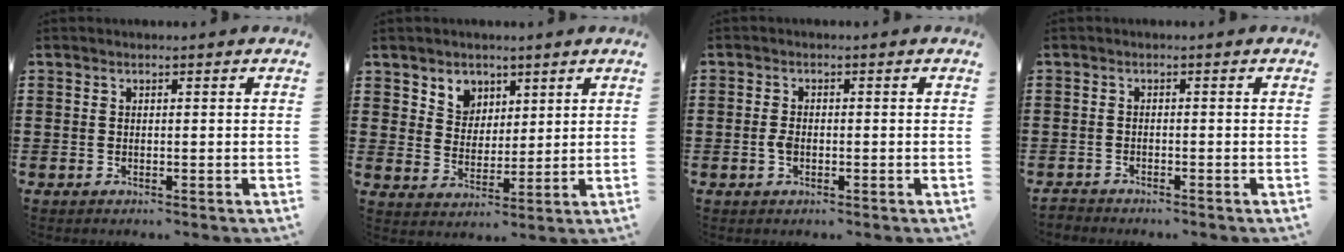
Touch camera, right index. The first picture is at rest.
{"total": 4.6, "force": [3.0, 3.6, 0.0], "torque": [-0.024, 0.006, 0.055]}
{"total": 2.0, "force": [-0.6, 1.1, 1.5], "torque": [-0.044, -0.004, -0.016]}
{"total": 1.5, "force": [-1.5, 0.0, -0.4], "torque": [0.004, 0.003, -0.033]}